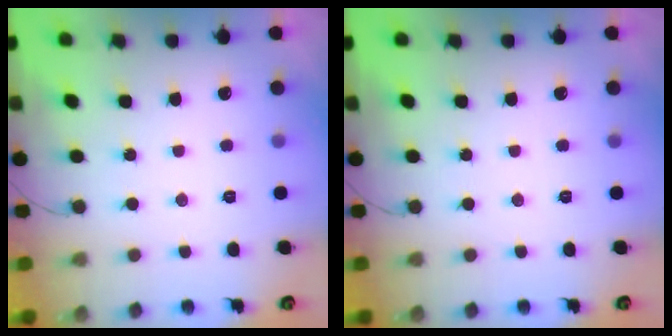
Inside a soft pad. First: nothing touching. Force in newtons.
{"total": 0.0}